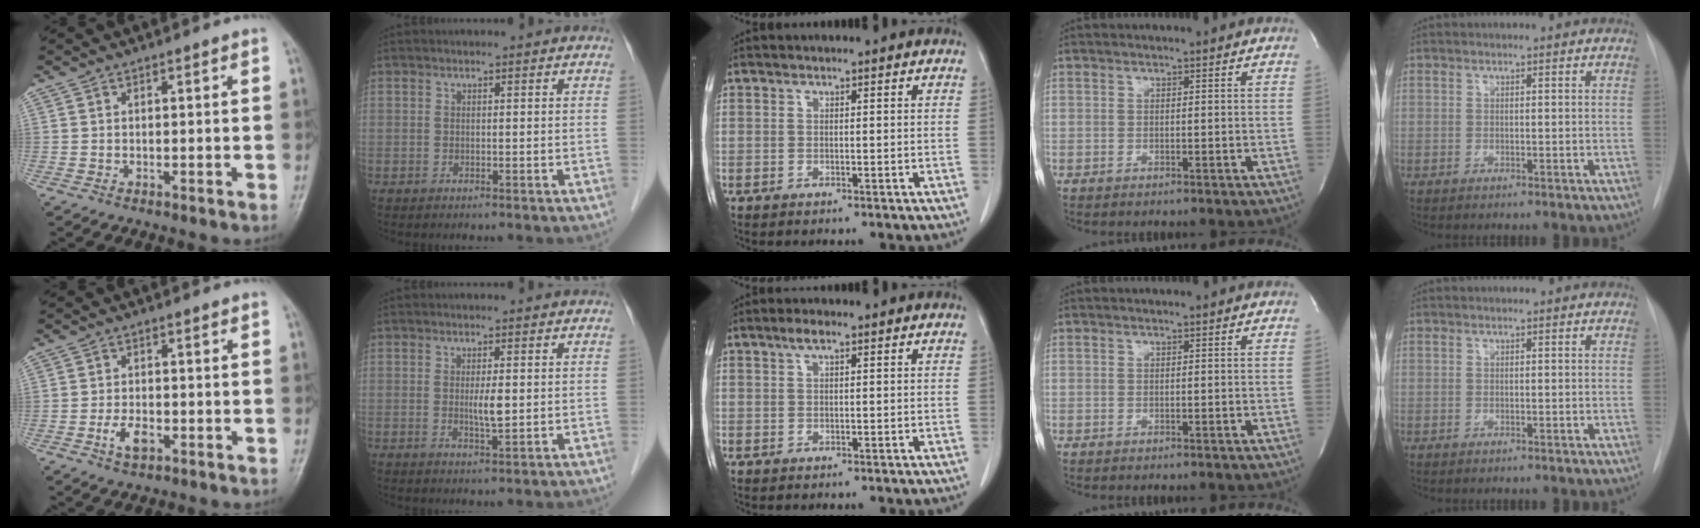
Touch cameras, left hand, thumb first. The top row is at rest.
{"thumb": {"total": 3.8, "force": [-1.7, 2.0, 2.7], "torque": [-0.052, 0.006, -0.029]}, "index": {"total": 2.5, "force": [0.4, 0.3, 2.4], "torque": [-0.046, -0.004, 0.008]}, "middle": {"total": 1.5, "force": [0.9, 0.4, 1.2], "torque": [-0.025, 0.008, 0.015]}}